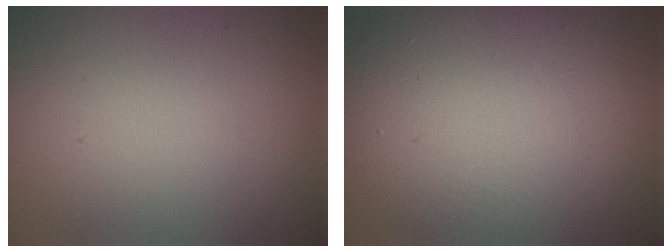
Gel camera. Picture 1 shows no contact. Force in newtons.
{"total": 11.7, "press": 11.7, "slide": 0.7}